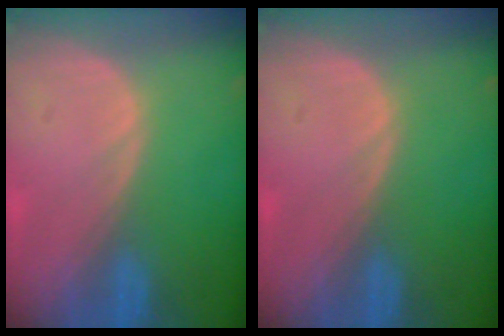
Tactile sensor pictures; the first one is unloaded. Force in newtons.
{"total": 0.0}